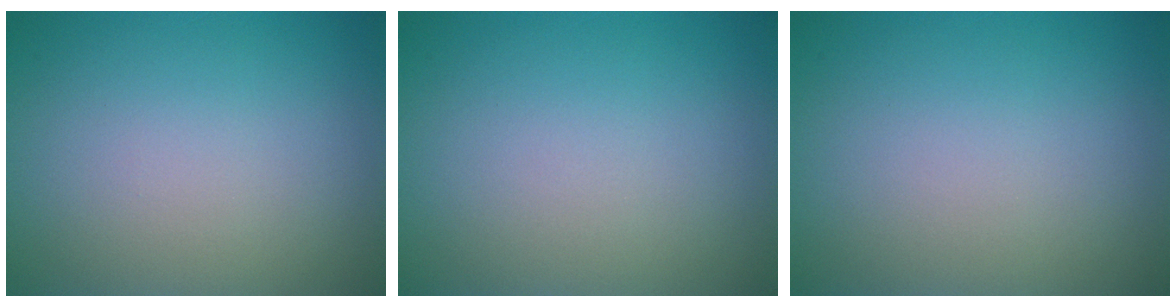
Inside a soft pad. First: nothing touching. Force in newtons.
{"total": 0.0}
{"total": 0.0}